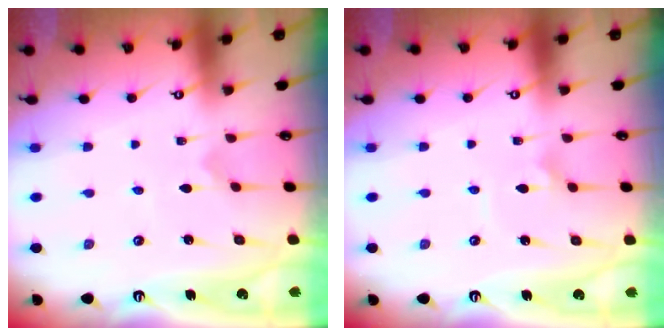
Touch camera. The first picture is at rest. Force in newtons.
{"total": 2.4, "press": 2.4, "slide": 0.2}